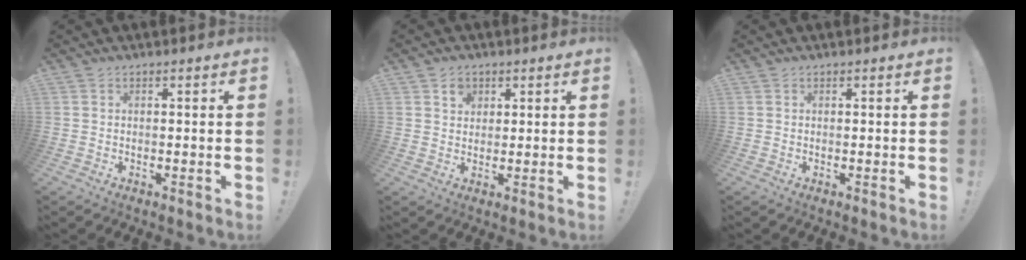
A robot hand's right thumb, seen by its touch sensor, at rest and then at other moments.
{"total": 3.7, "force": [1.9, 3.0, 1.0], "torque": [-0.002, -0.009, 0.030]}
{"total": 0.0}